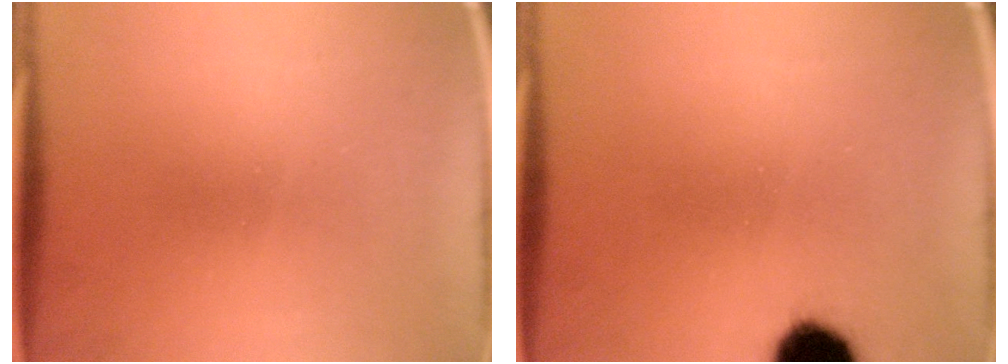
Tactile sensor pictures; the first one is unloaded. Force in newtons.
{"total": 12.0}